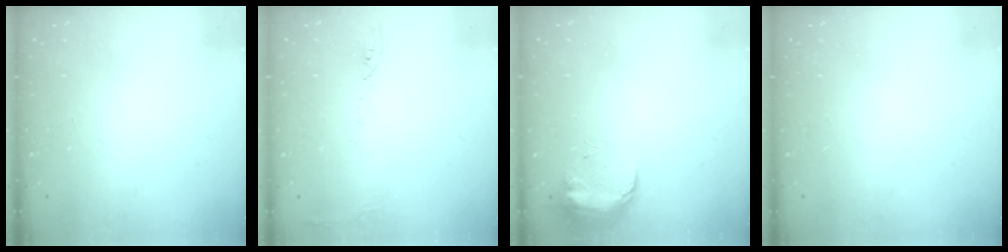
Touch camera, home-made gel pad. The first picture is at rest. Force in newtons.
{"total": 5.8, "press": 5.7, "slide": 0.9}
{"total": 8.9, "press": 8.9, "slide": 0.8}
{"total": 0.0}